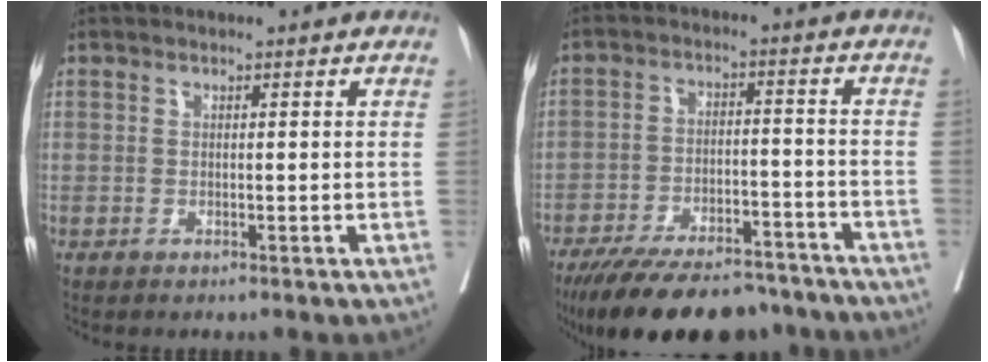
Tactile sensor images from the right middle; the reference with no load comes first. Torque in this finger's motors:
{"motor_torque": [1.03, -1.11, 0.55, 0.10]}